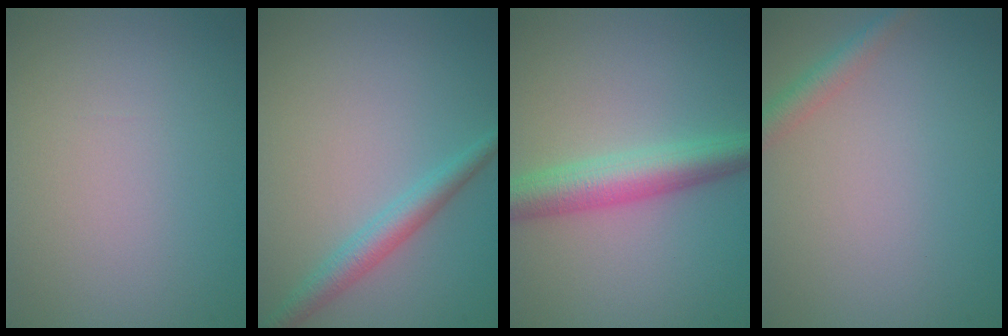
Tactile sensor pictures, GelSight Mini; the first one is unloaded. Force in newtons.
{"total": 2.7, "press": 2.7, "slide": 0.0}
{"total": 4.8, "press": 4.8, "slide": 0.1}
{"total": 1.9, "press": 1.9, "slide": 0.0}